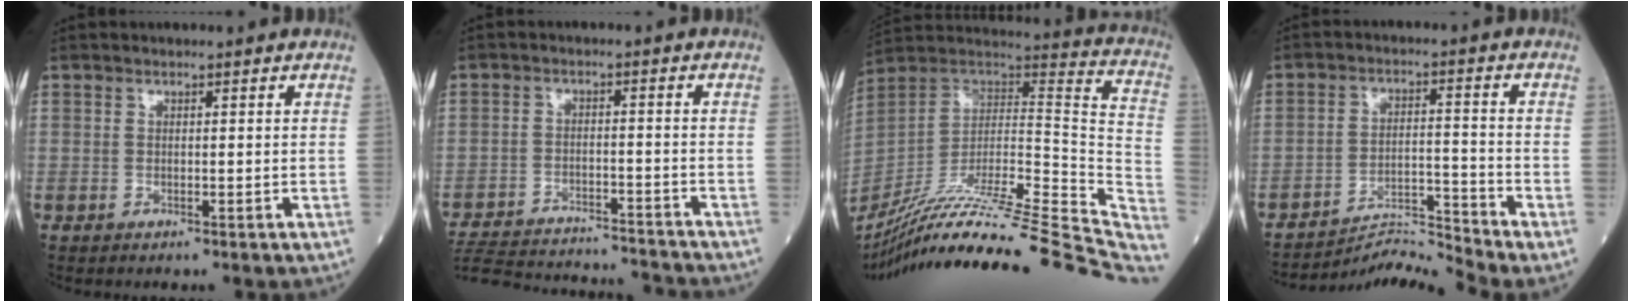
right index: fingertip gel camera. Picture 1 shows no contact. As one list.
[{"total": 19.7, "force": [-18.7, 2.2, 5.7], "torque": [-0.131, -0.014, -0.270]}, {"total": 39.3, "force": [-33.2, 2.2, 20.9], "torque": [-0.238, -0.055, -0.481]}, {"total": 7.7, "force": [-6.8, -3.4, -1.2], "torque": [0.008, 0.008, -0.121]}]